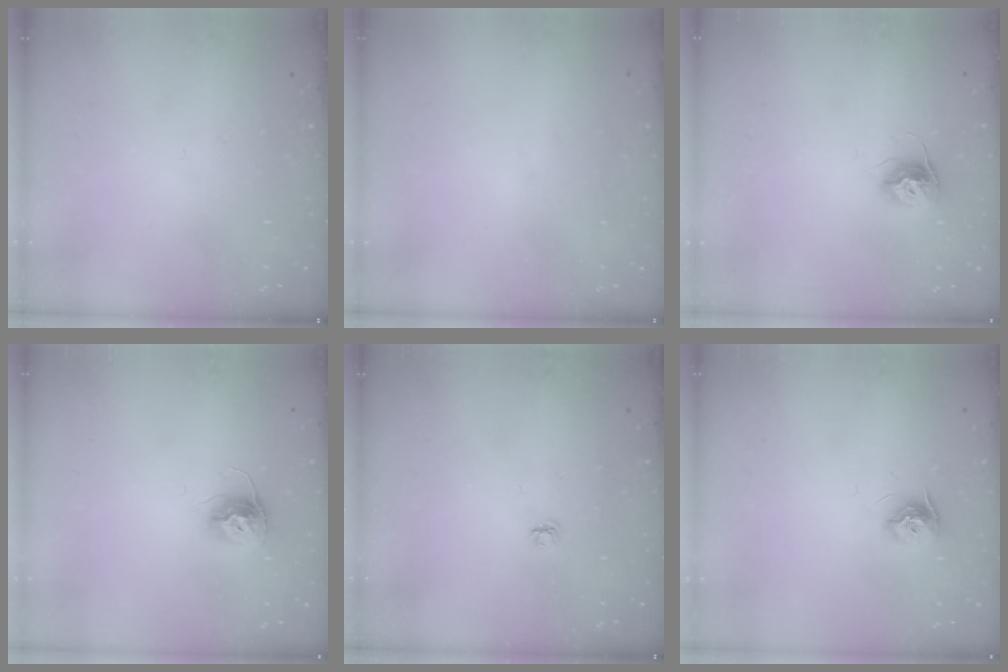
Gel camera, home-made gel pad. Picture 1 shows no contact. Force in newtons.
{"total": 0.9, "press": 0.9, "slide": 0.1}
{"total": 9.3, "press": 9.3, "slide": 0.5}
{"total": 10.3, "press": 10.3, "slide": 0.6}
{"total": 4.1, "press": 4.1, "slide": 0.5}
{"total": 8.7, "press": 8.7, "slide": 0.1}